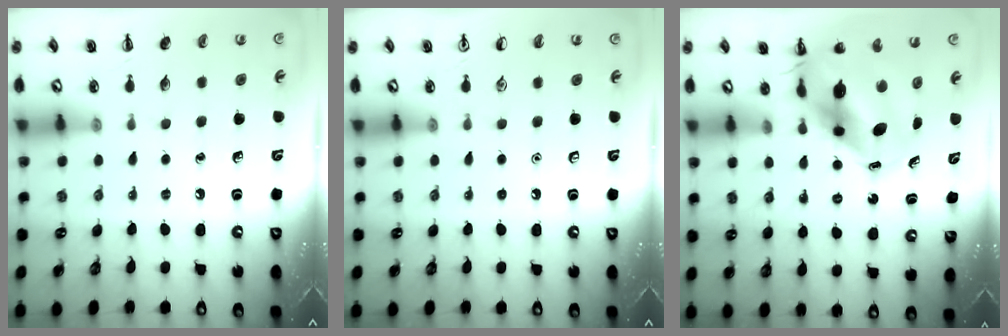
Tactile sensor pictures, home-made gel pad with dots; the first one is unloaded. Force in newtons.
{"total": 0.0}
{"total": 9.4, "press": 9.0, "slide": 2.5}